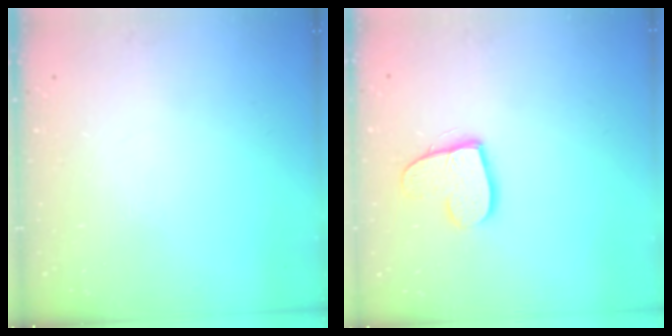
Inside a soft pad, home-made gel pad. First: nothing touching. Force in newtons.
{"total": 12.0, "press": 11.9, "slide": 0.9}